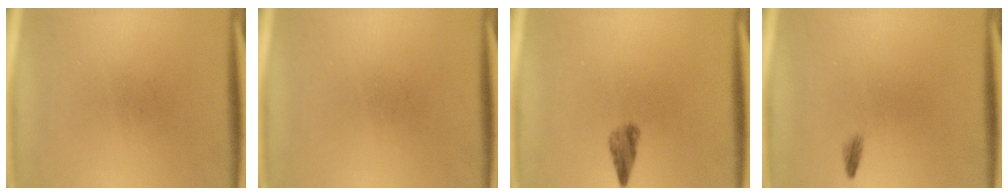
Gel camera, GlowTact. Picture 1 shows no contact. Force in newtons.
{"total": 0.0}
{"total": 2.2}
{"total": 0.7}